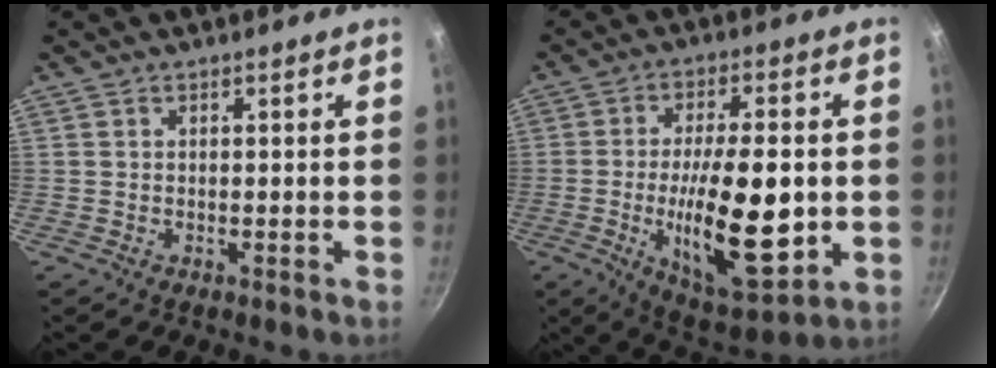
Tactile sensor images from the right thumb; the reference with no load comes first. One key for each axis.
{"total": 19.8, "fx": -2.7, "fy": 7.4, "fz": 18.1, "tx": -0.281, "ty": -0.005, "tz": -0.038}